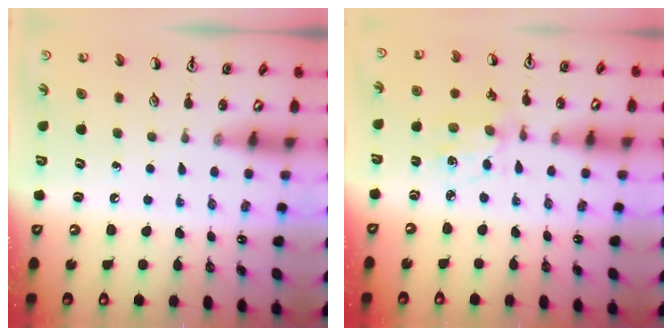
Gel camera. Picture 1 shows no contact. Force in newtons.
{"total": 2.5, "press": 2.5, "slide": 0.2}